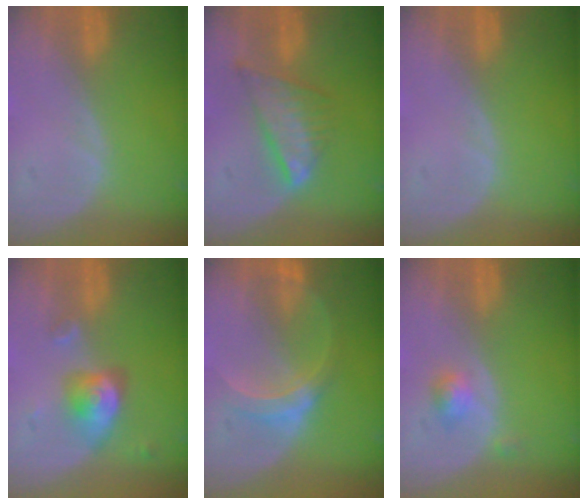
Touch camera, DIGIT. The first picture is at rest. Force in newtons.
{"total": 7.6, "press": 6.6, "slide": 3.7}
{"total": 0.0}
{"total": 5.1, "press": 4.9, "slide": 1.6}
{"total": 5.5, "press": 5.5, "slide": 0.3}
{"total": 2.4, "press": 2.1, "slide": 1.1}